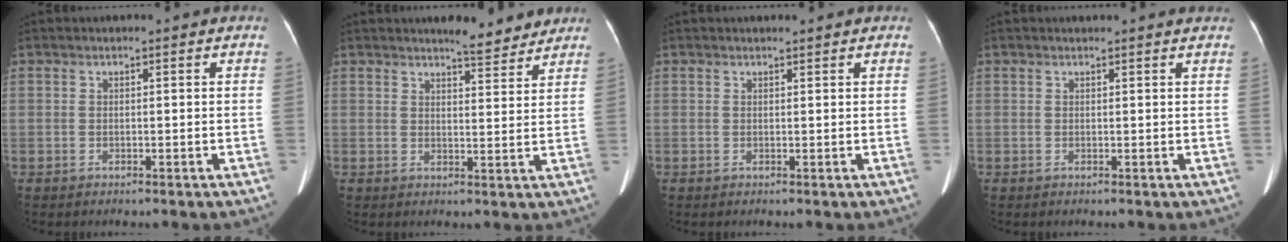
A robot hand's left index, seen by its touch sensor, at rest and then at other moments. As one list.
[{"total": 5.3, "force": [4.9, 1.0, 1.7], "torque": [-0.027, -0.004, 0.061]}, {"total": 1.3, "force": [1.2, 0.2, 0.5], "torque": [-0.010, 0.007, 0.018]}, {"total": 3.6, "force": [3.4, 0.0, 1.0], "torque": [-0.014, 0.013, 0.031]}]